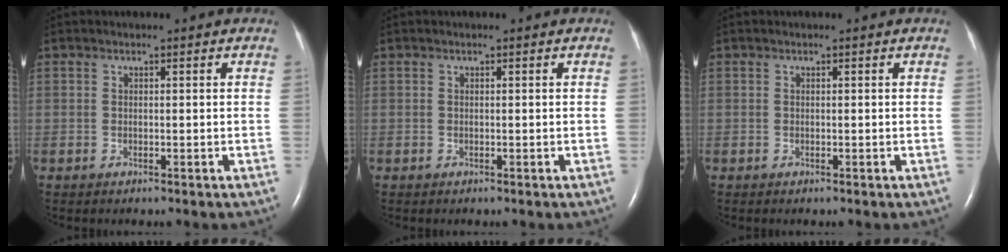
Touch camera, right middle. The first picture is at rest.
{"total": 0.0}
{"total": 0.0}